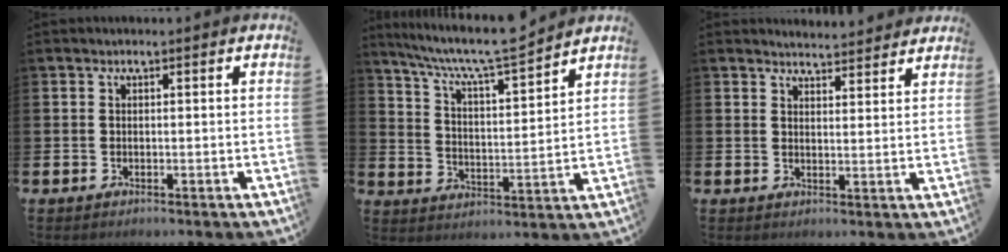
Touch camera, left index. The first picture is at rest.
{"total": 8.6, "force": [8.0, 0.5, 3.1], "torque": [-0.091, -0.057, 0.137]}
{"total": 3.8, "force": [3.8, 0.2, -0.3], "torque": [0.000, -0.024, 0.070]}